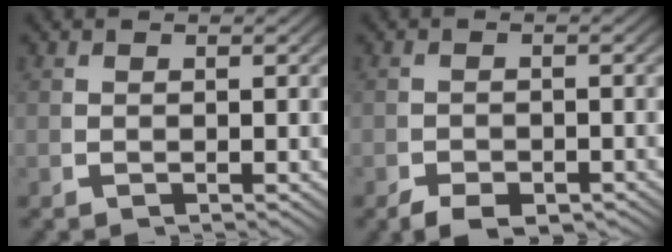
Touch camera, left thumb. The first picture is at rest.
{"total": 2.6, "force": [-1.9, 1.2, 1.3], "torque": [-0.014, -0.013, -0.031]}